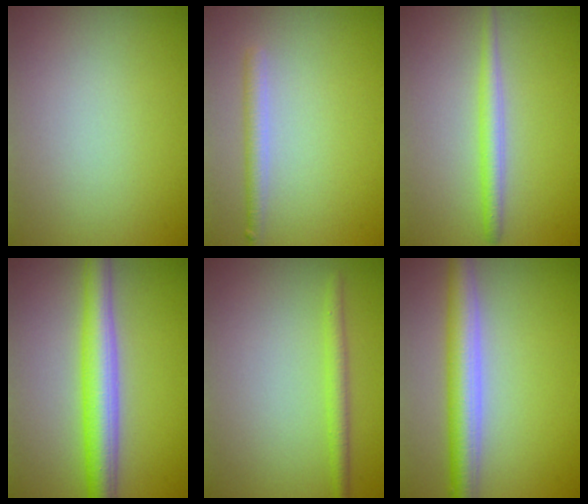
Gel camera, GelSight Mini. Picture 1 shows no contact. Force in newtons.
{"total": 1.8, "press": 1.8, "slide": 0.1}
{"total": 2.3, "press": 2.3, "slide": 0.0}
{"total": 5.7, "press": 5.7, "slide": 0.2}
{"total": 1.8, "press": 1.8, "slide": 0.0}
{"total": 5.0, "press": 5.0, "slide": 0.1}